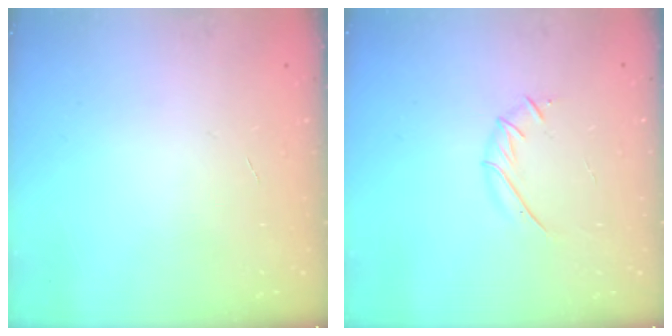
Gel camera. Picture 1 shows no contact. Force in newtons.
{"total": 4.6, "press": 4.4, "slide": 1.3}